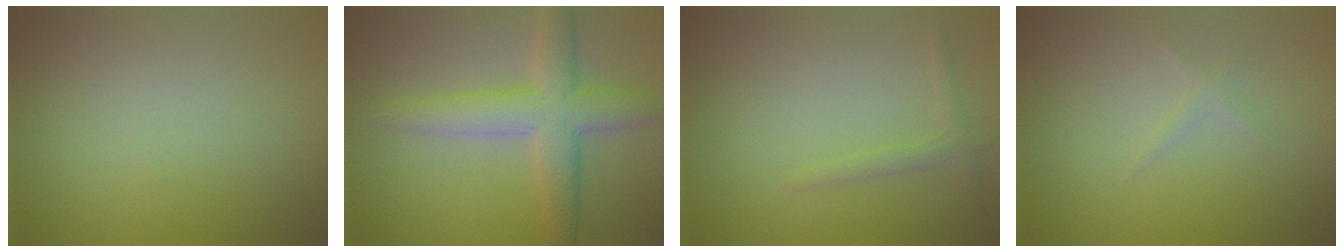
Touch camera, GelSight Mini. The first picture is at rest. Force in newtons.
{"total": 4.4, "press": 4.4, "slide": 0.3}
{"total": 1.1, "press": 1.1, "slide": 0.0}
{"total": 0.8, "press": 0.8, "slide": 0.1}